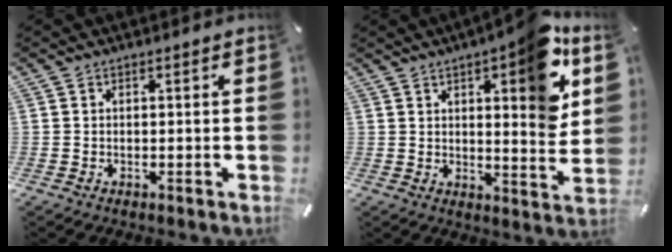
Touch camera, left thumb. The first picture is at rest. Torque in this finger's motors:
{"motor_torque": [2.29, 2.72, 1.89, -0.89, 0.46]}